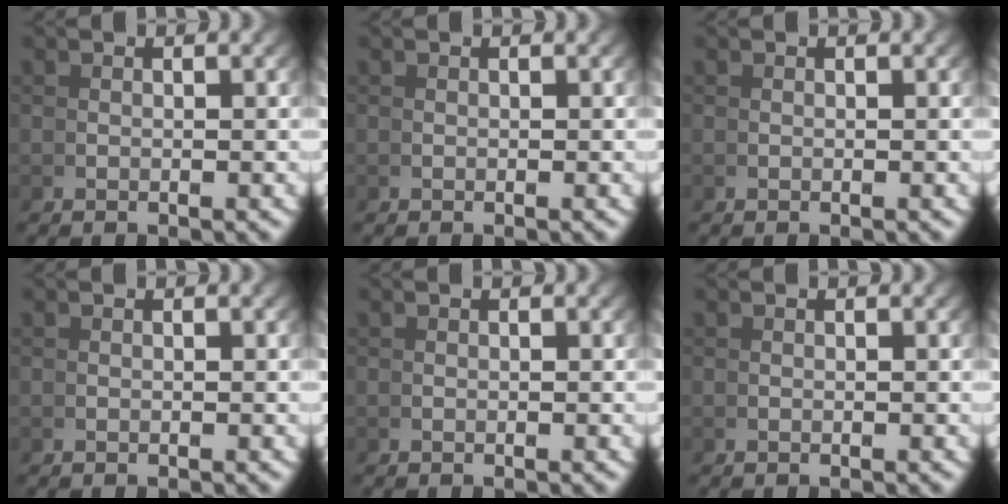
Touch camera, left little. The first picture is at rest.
{"total": 0.0}
{"total": 0.0}
{"total": 0.0}
{"total": 0.0}
{"total": 0.0}